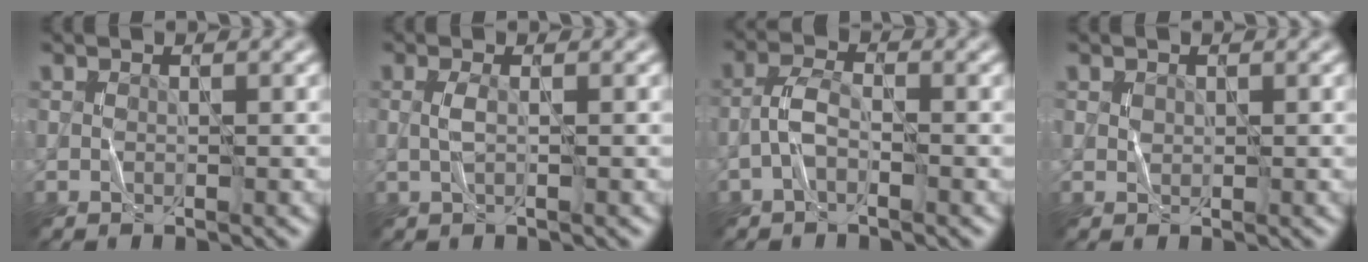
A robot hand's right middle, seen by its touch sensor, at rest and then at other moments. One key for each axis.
{"total": 1.2, "fx": 0.0, "fy": 0.2, "fz": 1.2, "tx": -0.028, "ty": 0.003, "tz": -0.001}
{"total": 2.4, "fx": -1.2, "fy": 1.0, "fz": 1.8, "tx": -0.037, "ty": 0.009, "tz": -0.030}
{"total": 0.6, "fx": 0.3, "fy": 0.5, "fz": 0.2, "tx": -0.004, "ty": 0.000, "tz": 0.007}